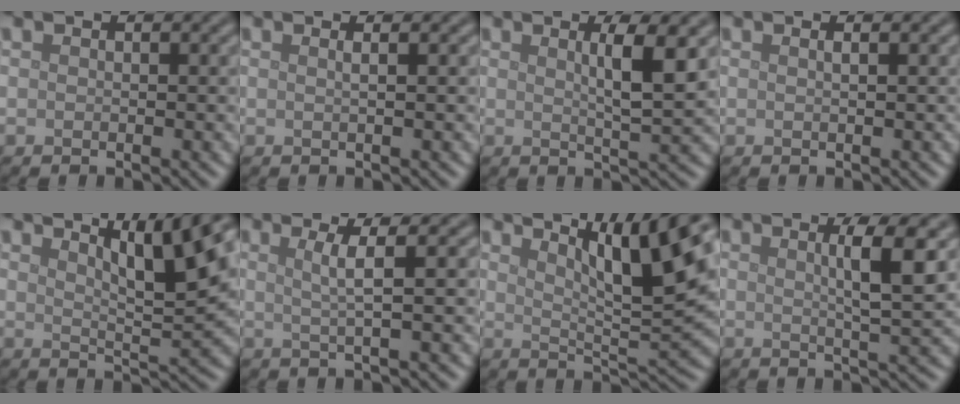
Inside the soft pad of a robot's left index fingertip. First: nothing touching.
{"total": 1.2, "force": [0.4, 0.5, 1.0], "torque": [-0.008, 0.000, -0.005]}
{"total": 4.0, "force": [1.3, 0.6, 3.7], "torque": [-0.057, -0.002, 0.020]}
{"total": 0.8, "force": [0.3, 0.3, 0.7], "torque": [-0.005, 0.002, 0.000]}
{"total": 8.6, "force": [4.7, 2.0, 6.9], "torque": [-0.075, 0.022, 0.070]}
{"total": 2.6, "force": [0.7, 0.5, 2.5], "torque": [-0.044, 0.003, 0.009]}
{"total": 10.7, "force": [5.6, 2.3, 8.9], "torque": [-0.108, 0.022, 0.085]}
{"total": 4.7, "force": [1.4, 0.7, 4.5], "torque": [-0.067, 0.001, 0.021]}